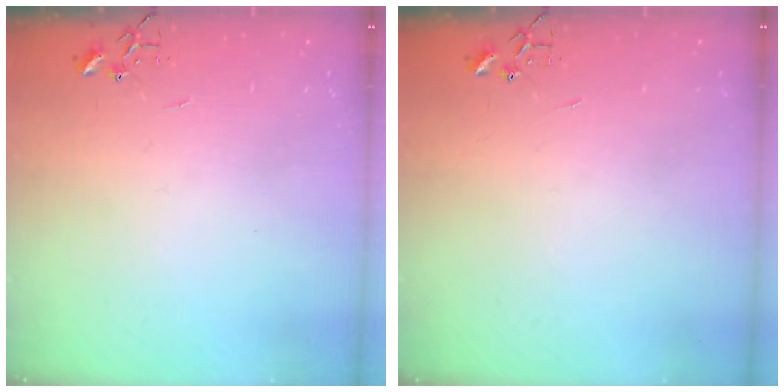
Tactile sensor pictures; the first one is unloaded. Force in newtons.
{"total": 0.0}